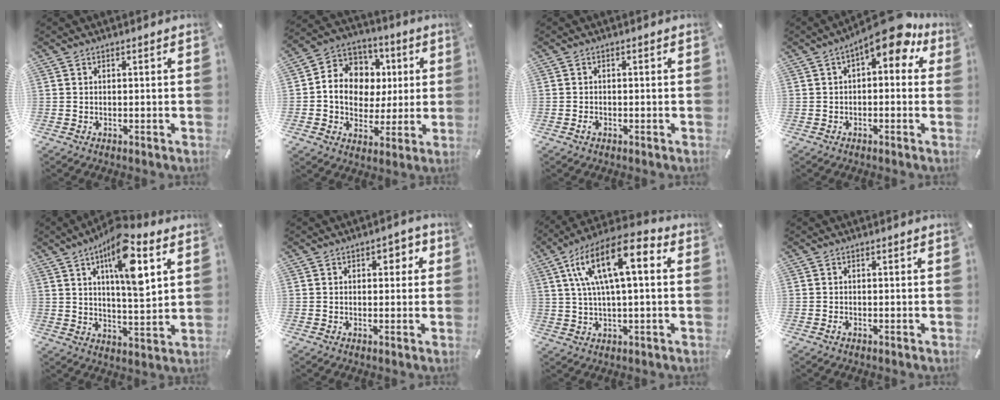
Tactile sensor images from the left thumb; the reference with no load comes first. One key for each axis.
{"total": 11.7, "fx": 0.4, "fy": 10.9, "fz": 4.3, "tx": -0.088, "ty": -0.005, "tz": 0.013}
{"total": 1.1, "fx": -0.6, "fy": 0.6, "fz": 0.7, "tx": -0.015, "ty": 0.002, "tz": -0.013}
{"total": 10.1, "fx": 5.6, "fy": 3.6, "fz": 7.6, "tx": -0.109, "ty": -0.030, "tz": 0.090}
{"total": 14.0, "fx": 6.9, "fy": 4.9, "fz": 11.2, "tx": -0.178, "ty": -0.023, "tz": 0.111}
{"total": 3.4, "fx": 0.6, "fy": 2.2, "fz": 2.5, "tx": -0.026, "ty": 0.002, "tz": 0.001}
{"total": 15.7, "fx": 4.7, "fy": 5.7, "fz": 13.9, "tx": -0.268, "ty": -0.004, "tz": 0.080}
{"total": 0.7, "fx": -0.4, "fy": 0.3, "fz": 0.5, "tx": -0.010, "ty": -0.001, "tz": -0.007}